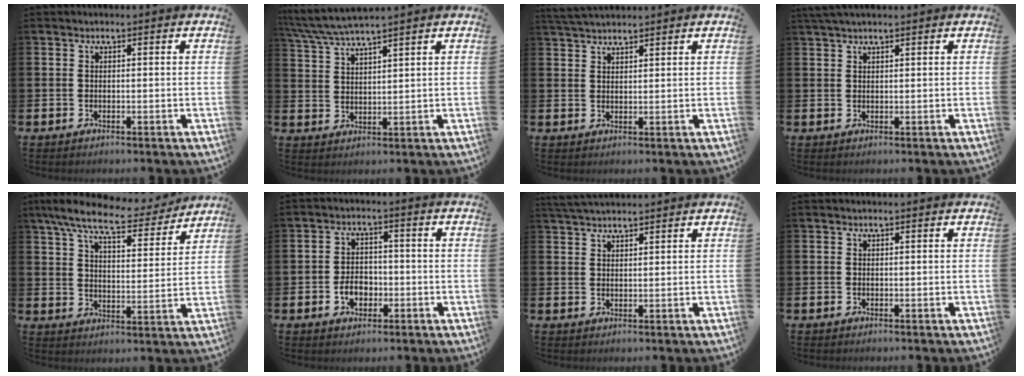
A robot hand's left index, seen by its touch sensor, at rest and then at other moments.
{"total": 4.7, "force": [4.4, -0.2, 1.5], "torque": [-0.044, -0.018, 0.078]}
{"total": 3.2, "force": [3.1, 0.6, 0.9], "torque": [-0.017, -0.010, 0.056]}
{"total": 1.8, "force": [1.6, 0.2, 0.9], "torque": [-0.013, 0.001, 0.027]}
{"total": 9.7, "force": [8.6, 2.0, 4.0], "torque": [-0.096, -0.047, 0.148]}
{"total": 3.7, "force": [-1.3, 2.8, 2.0], "torque": [-0.019, -0.005, -0.033]}
{"total": 3.2, "force": [3.0, 0.6, 0.8], "torque": [-0.016, -0.008, 0.055]}
{"total": 0.0}